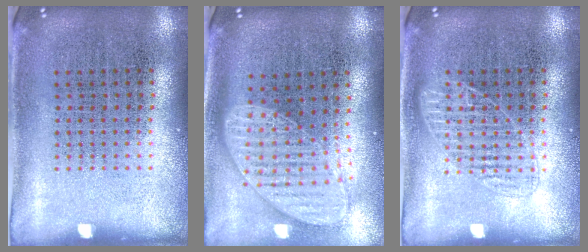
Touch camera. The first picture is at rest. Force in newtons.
{"total": 1.8, "press": 1.5, "slide": 1.0}
{"total": 1.8, "press": 1.7, "slide": 0.4}